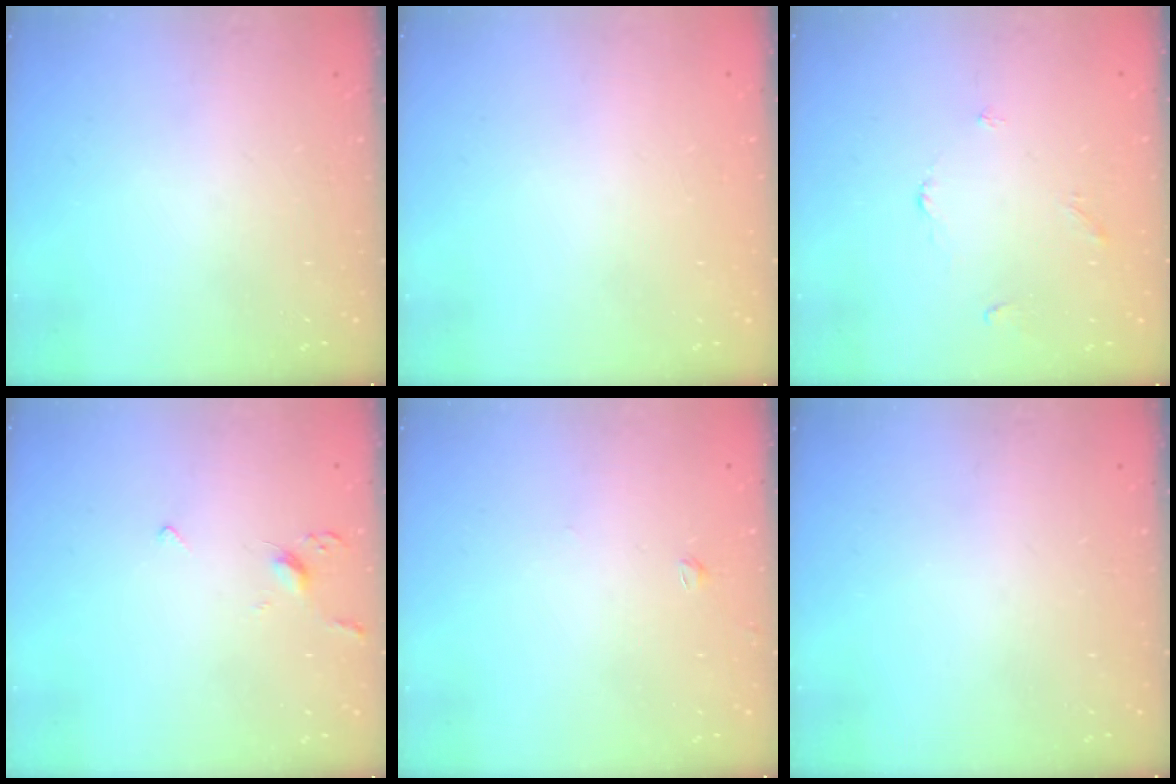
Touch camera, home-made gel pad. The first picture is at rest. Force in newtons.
{"total": 1.9, "press": 1.9, "slide": 0.1}
{"total": 2.9, "press": 2.9, "slide": 0.5}
{"total": 3.3, "press": 3.2, "slide": 0.9}
{"total": 1.4, "press": 1.3, "slide": 0.4}
{"total": 0.0}